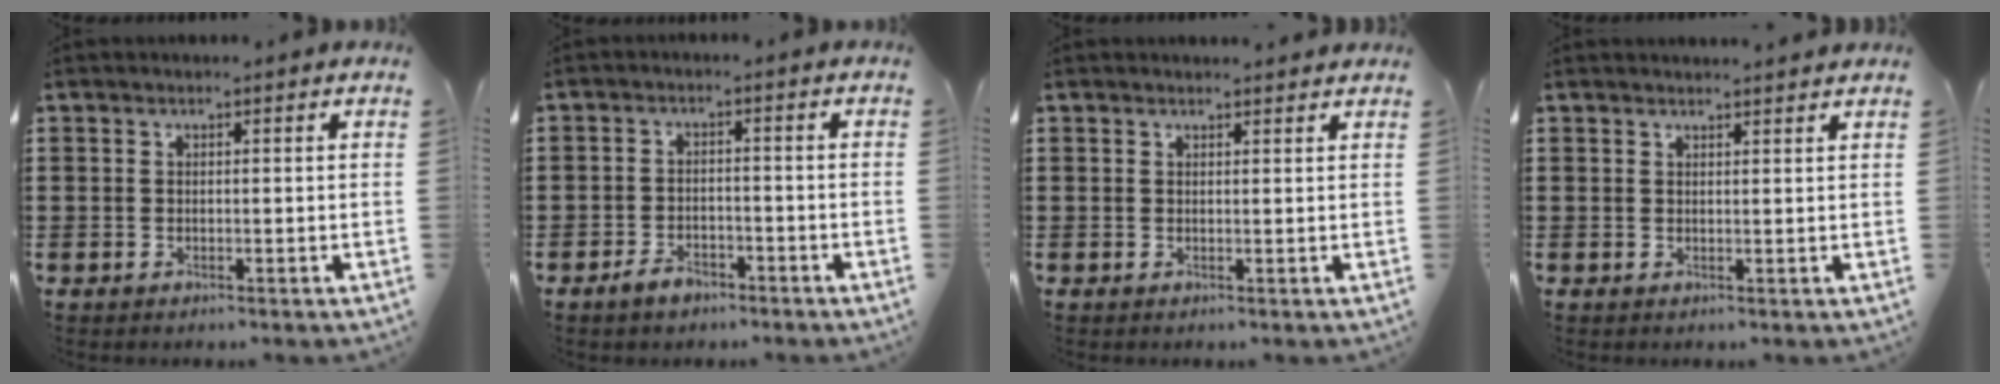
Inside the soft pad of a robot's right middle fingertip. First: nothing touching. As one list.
[{"total": 2.8, "force": [-2.3, 1.3, 0.9], "torque": [-0.018, 0.006, -0.047]}, {"total": 1.0, "force": [1.0, 0.0, 0.2], "torque": [0.003, -0.005, 0.016]}, {"total": 1.3, "force": [1.3, -0.1, 0.2], "torque": [0.001, -0.005, 0.023]}]